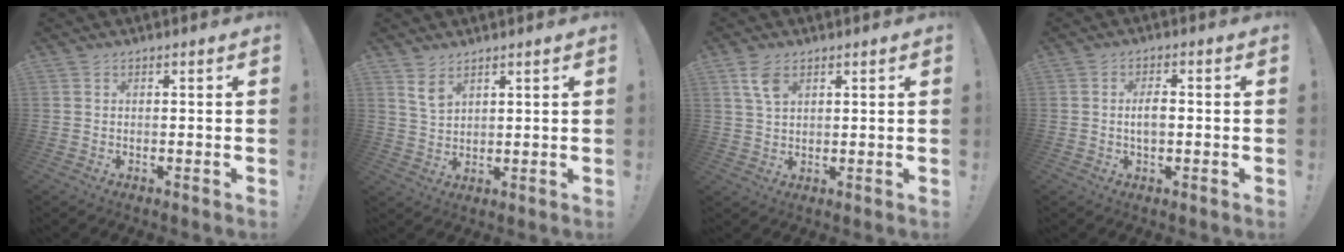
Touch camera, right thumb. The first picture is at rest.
{"total": 5.2, "force": [3.6, 2.8, 2.5], "torque": [-0.036, -0.023, 0.066]}
{"total": 5.7, "force": [3.0, 3.0, 3.9], "torque": [-0.066, -0.009, 0.055]}
{"total": 3.8, "force": [-0.2, 1.7, 3.4], "torque": [-0.053, -0.001, -0.010]}